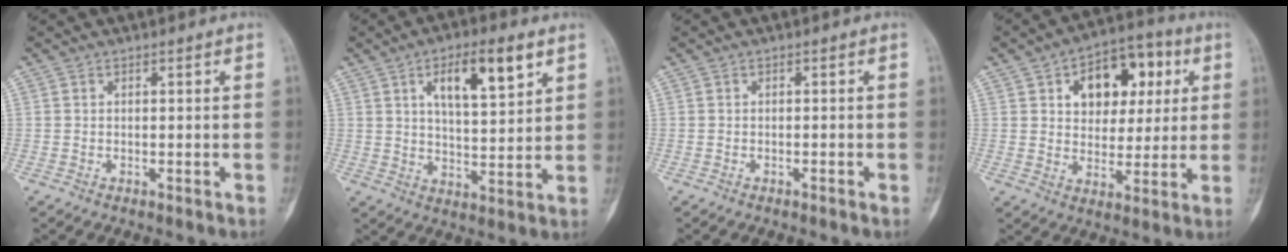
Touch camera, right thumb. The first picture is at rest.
{"total": 12.0, "force": [5.6, 4.2, 9.7], "torque": [-0.141, -0.022, 0.092]}
{"total": 0.6, "force": [-0.4, 0.0, 0.4], "torque": [-0.009, 0.005, -0.004]}
{"total": 14.6, "force": [4.9, 9.6, 9.9], "torque": [-0.090, 0.007, 0.073]}